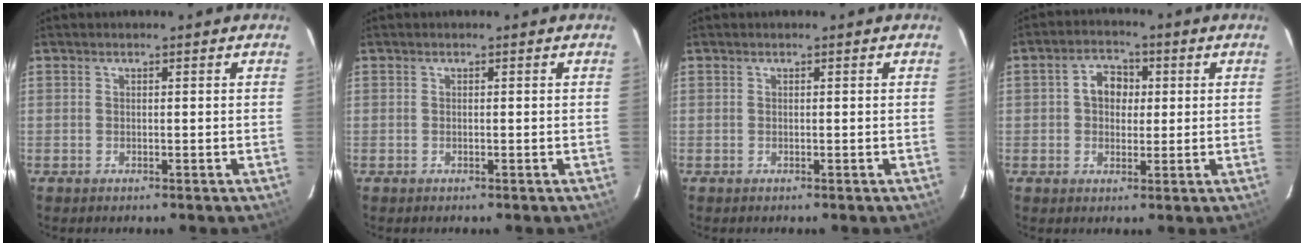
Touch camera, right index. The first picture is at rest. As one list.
[{"total": 0.0}, {"total": 0.0}, {"total": 5.3, "force": [0.8, 4.2, 3.1], "torque": [-0.054, 0.019, 0.013]}]